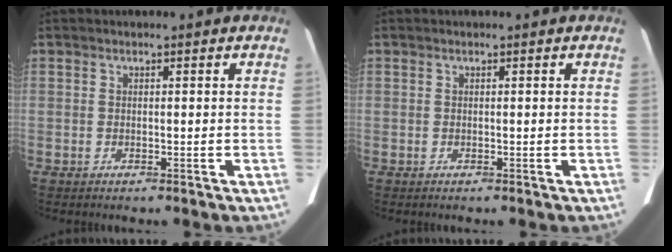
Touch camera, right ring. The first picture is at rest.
{"total": 0.0}